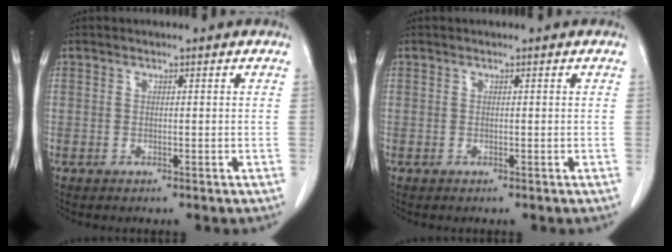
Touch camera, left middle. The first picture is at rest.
{"total": 0.0}